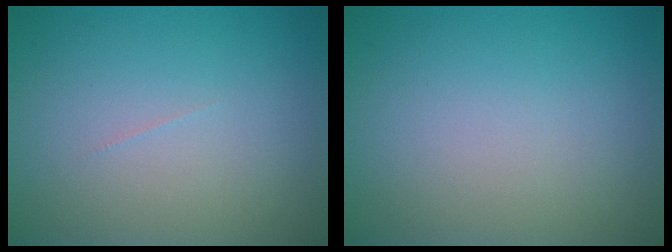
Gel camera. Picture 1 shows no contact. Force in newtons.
{"total": 0.0}